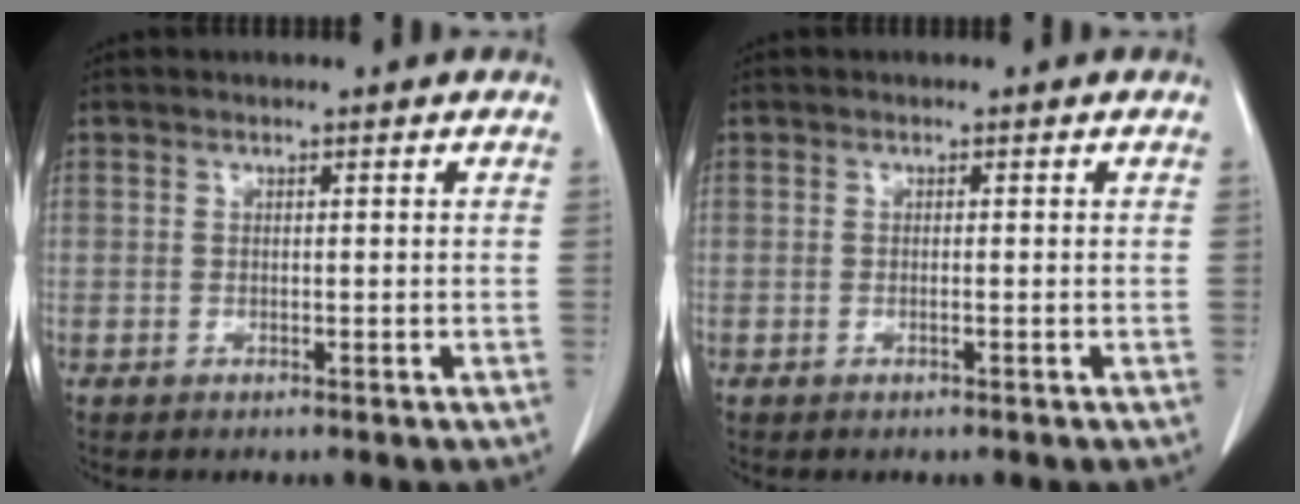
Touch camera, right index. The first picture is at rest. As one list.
[{"total": 0.0}]